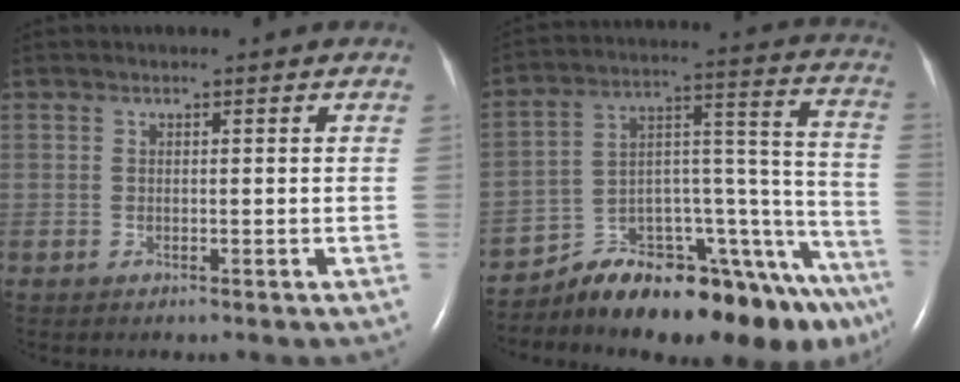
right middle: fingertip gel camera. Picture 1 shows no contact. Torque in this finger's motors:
{"motor_torque": [1.07, -1.07, 0.27, 0.12]}